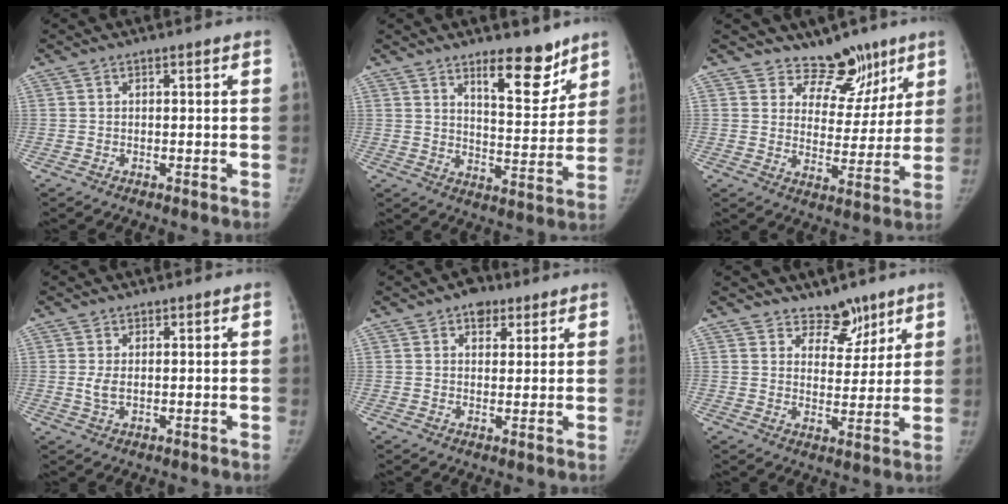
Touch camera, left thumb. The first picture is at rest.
{"total": 10.7, "force": [7.6, 3.8, 6.5], "torque": [-0.064, -0.061, 0.121]}
{"total": 10.3, "force": [7.8, 6.3, 2.4], "torque": [0.017, -0.050, 0.119]}
{"total": 2.4, "force": [0.3, 1.4, 1.9], "torque": [-0.039, -0.006, 0.009]}
{"total": 4.7, "force": [2.7, 3.3, 2.0], "torque": [0.001, -0.009, 0.036]}
{"total": 6.1, "force": [4.8, 3.7, 1.3], "torque": [0.021, -0.035, 0.077]}